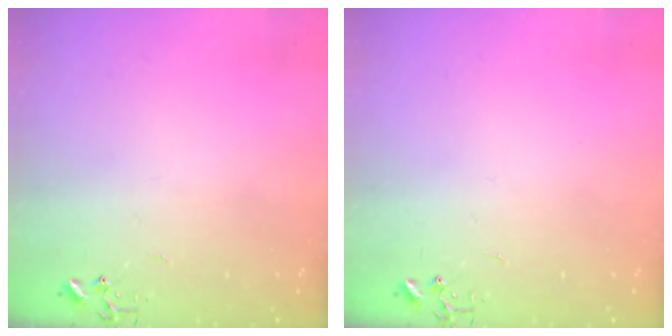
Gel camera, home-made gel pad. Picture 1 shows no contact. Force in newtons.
{"total": 0.0}